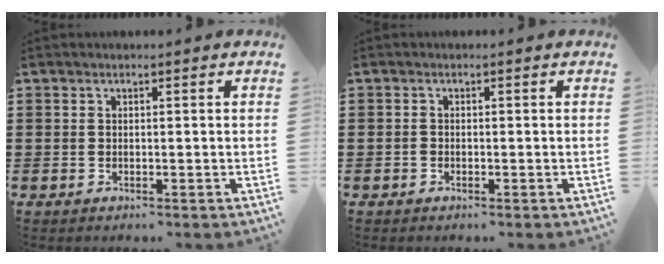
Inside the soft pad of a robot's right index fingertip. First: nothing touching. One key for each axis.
{"total": 0.7, "fx": -0.4, "fy": 0.5, "fz": 0.3, "tx": -0.006, "ty": 0.002, "tz": -0.009}